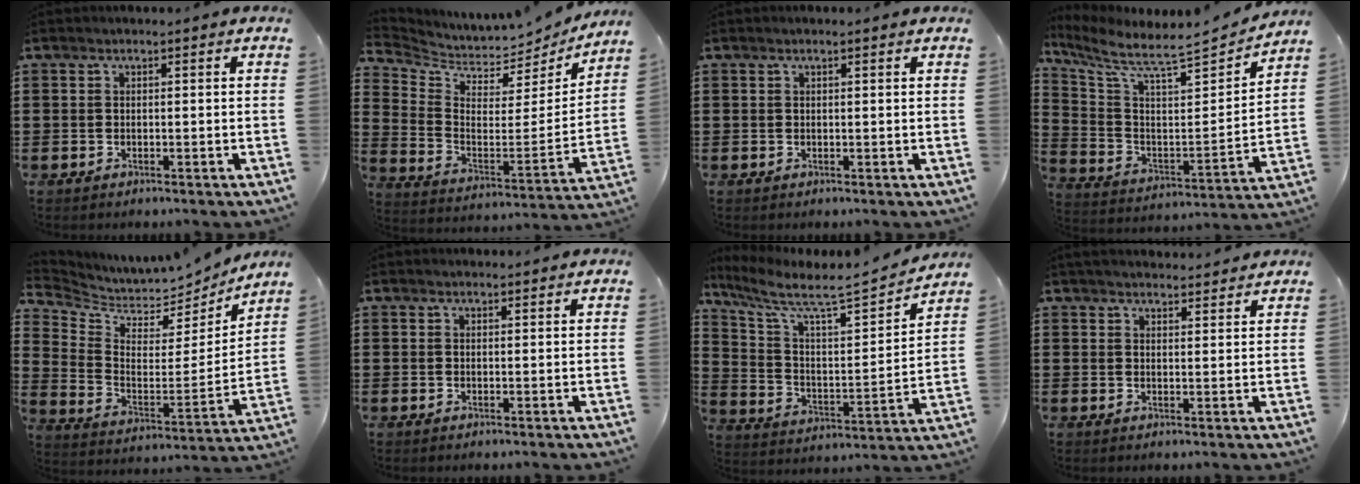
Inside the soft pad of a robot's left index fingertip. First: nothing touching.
{"total": 4.2, "force": [4.0, 1.1, 0.8], "torque": [-0.044, -0.053, 0.065]}
{"total": 0.8, "force": [0.5, 0.0, 0.7], "torque": [-0.012, 0.001, 0.009]}
{"total": 6.3, "force": [5.9, 0.4, 2.1], "torque": [-0.077, -0.057, 0.093]}
{"total": 4.5, "force": [4.0, 1.7, 1.0], "torque": [-0.049, -0.048, 0.065]}
{"total": 1.0, "force": [1.0, 0.1, 0.2], "torque": [-0.006, -0.001, 0.019]}
{"total": 6.3, "force": [5.6, 0.5, 3.0], "torque": [-0.089, -0.052, 0.085]}
{"total": 2.8, "force": [2.8, 0.1, 0.3], "torque": [-0.014, -0.007, 0.053]}